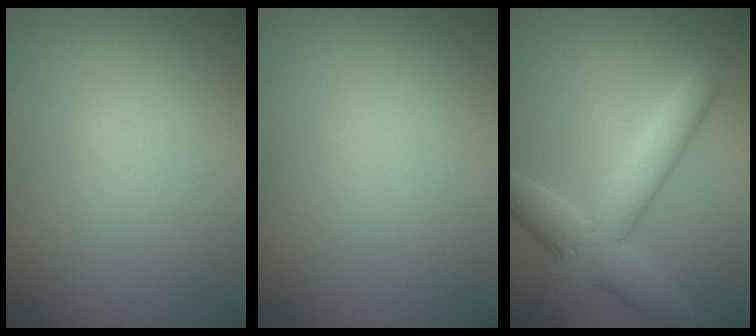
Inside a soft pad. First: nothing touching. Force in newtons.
{"total": 0.0}
{"total": 6.1, "press": 6.1, "slide": 0.1}